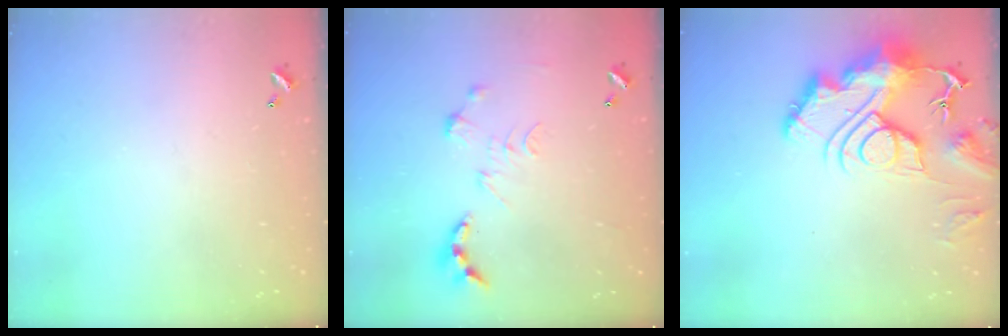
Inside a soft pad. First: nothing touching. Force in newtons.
{"total": 0.0}
{"total": 17.8, "press": 17.8, "slide": 1.8}